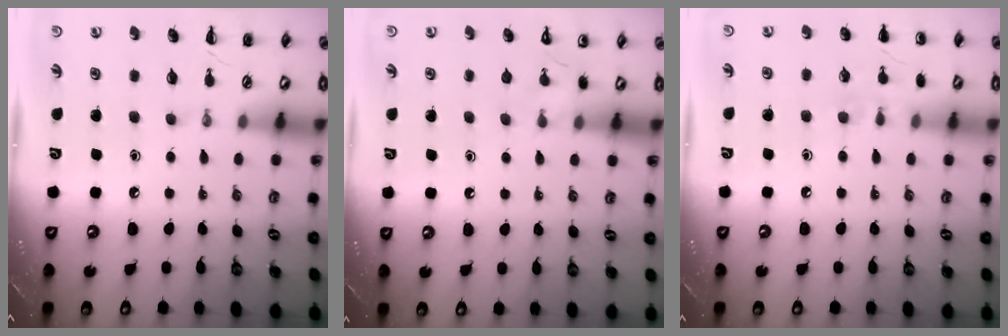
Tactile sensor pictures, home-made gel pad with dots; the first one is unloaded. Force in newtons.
{"total": 3.7, "press": 3.5, "slide": 1.4}
{"total": 6.7, "press": 6.5, "slide": 1.6}